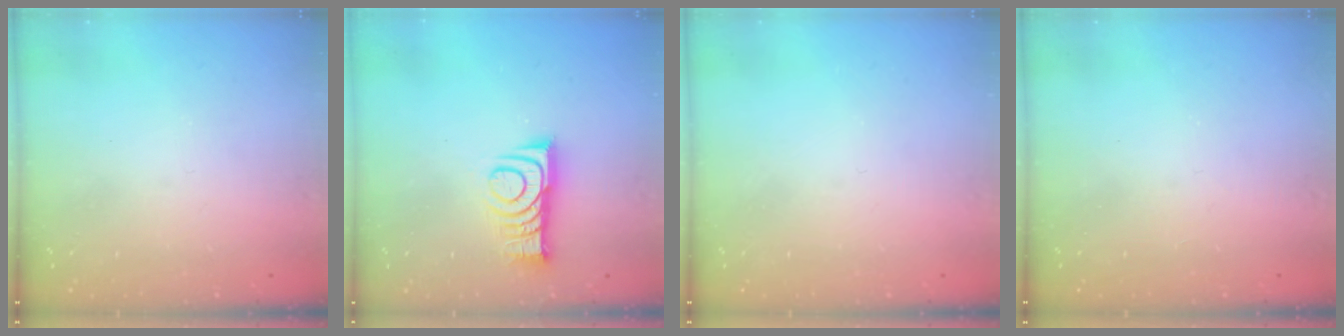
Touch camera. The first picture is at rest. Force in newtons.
{"total": 9.6, "press": 9.6, "slide": 0.1}
{"total": 0.0}
{"total": 3.4, "press": 3.3, "slide": 0.5}